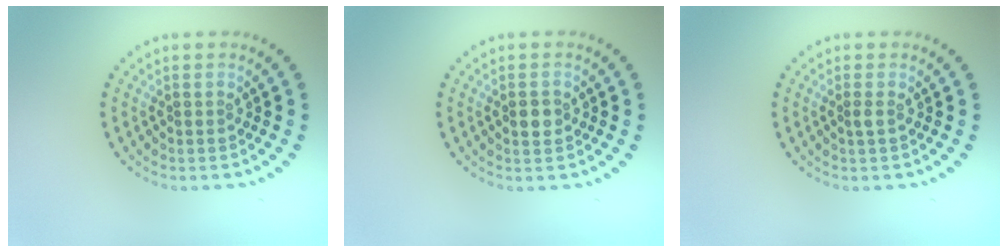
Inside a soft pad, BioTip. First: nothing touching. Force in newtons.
{"total": 1.6, "press": 1.6, "slide": 0.2}
{"total": 0.5, "press": 0.4, "slide": 0.3}